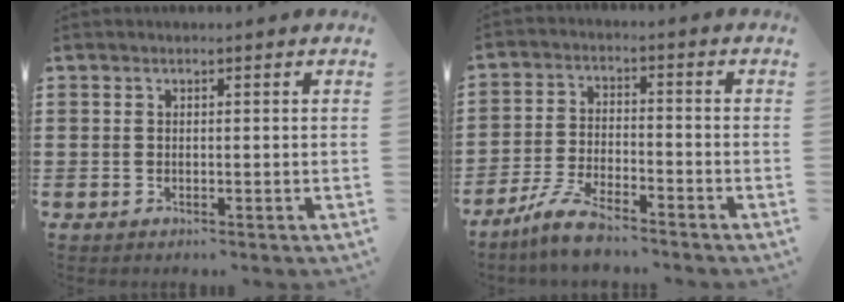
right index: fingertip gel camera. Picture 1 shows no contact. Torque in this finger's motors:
{"motor_torque": [-0.74, 0.61, 0.45, 0.06]}